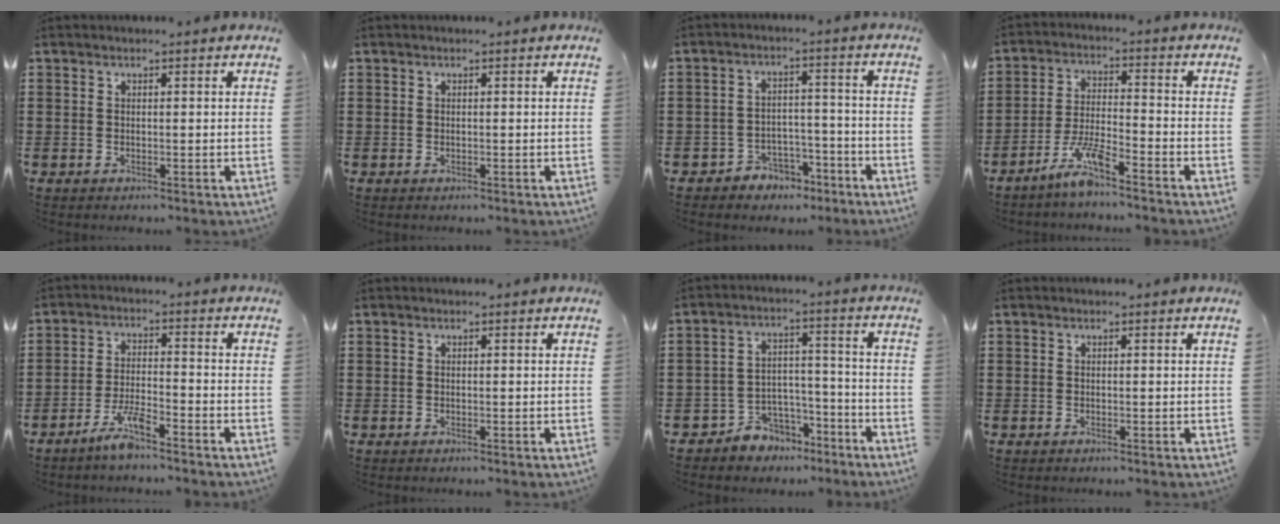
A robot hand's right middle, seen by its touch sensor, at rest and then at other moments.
{"total": 0.0}
{"total": 3.9, "force": [-3.5, 1.8, 0.3], "torque": [-0.013, 0.011, -0.073]}
{"total": 6.3, "force": [-4.8, 0.4, 4.1], "torque": [-0.095, -0.011, -0.094]}
{"total": 5.1, "force": [-3.9, 0.5, 3.2], "torque": [-0.068, 0.000, -0.073]}
{"total": 0.0}
{"total": 5.0, "force": [-4.4, 2.5, 0.2], "torque": [-0.013, 0.013, -0.089]}
{"total": 0.0}